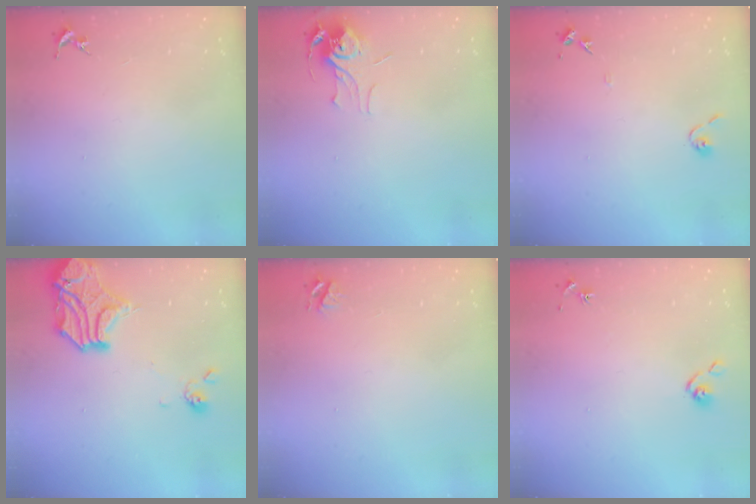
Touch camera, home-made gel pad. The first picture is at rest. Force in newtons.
{"total": 7.8, "press": 7.7, "slide": 0.7}
{"total": 6.8, "press": 6.8, "slide": 0.6}
{"total": 16.4, "press": 16.1, "slide": 3.1}
{"total": 4.0, "press": 3.9, "slide": 0.4}
{"total": 5.5, "press": 5.4, "slide": 0.5}